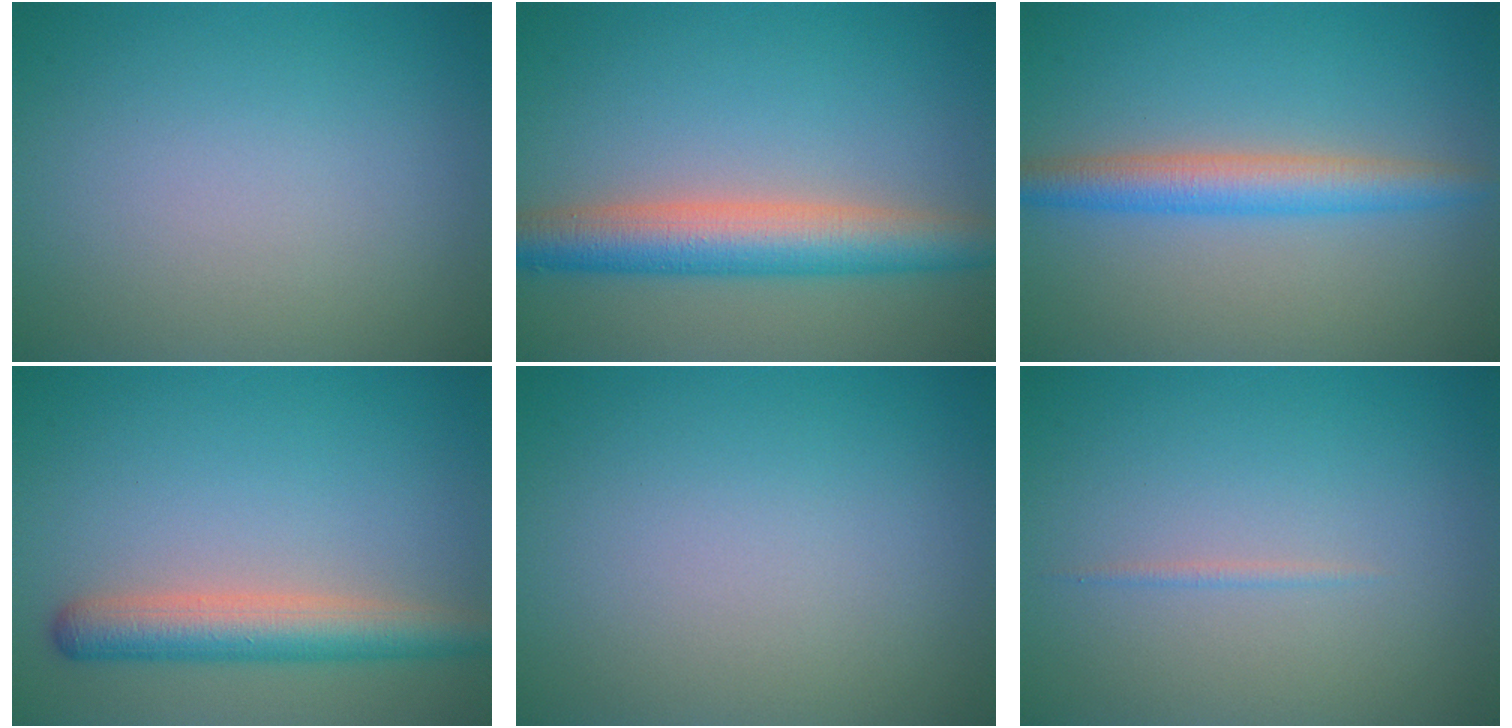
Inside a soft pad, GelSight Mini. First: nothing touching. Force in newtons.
{"total": 6.0, "press": 6.0, "slide": 0.1}
{"total": 3.8, "press": 3.8, "slide": 0.1}
{"total": 4.7, "press": 4.7, "slide": 0.2}
{"total": 0.0}
{"total": 0.5, "press": 0.5, "slide": 0.0}